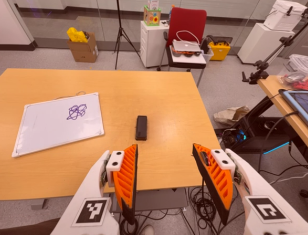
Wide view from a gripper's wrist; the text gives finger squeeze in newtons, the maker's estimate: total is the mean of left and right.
{"total": 0.0}